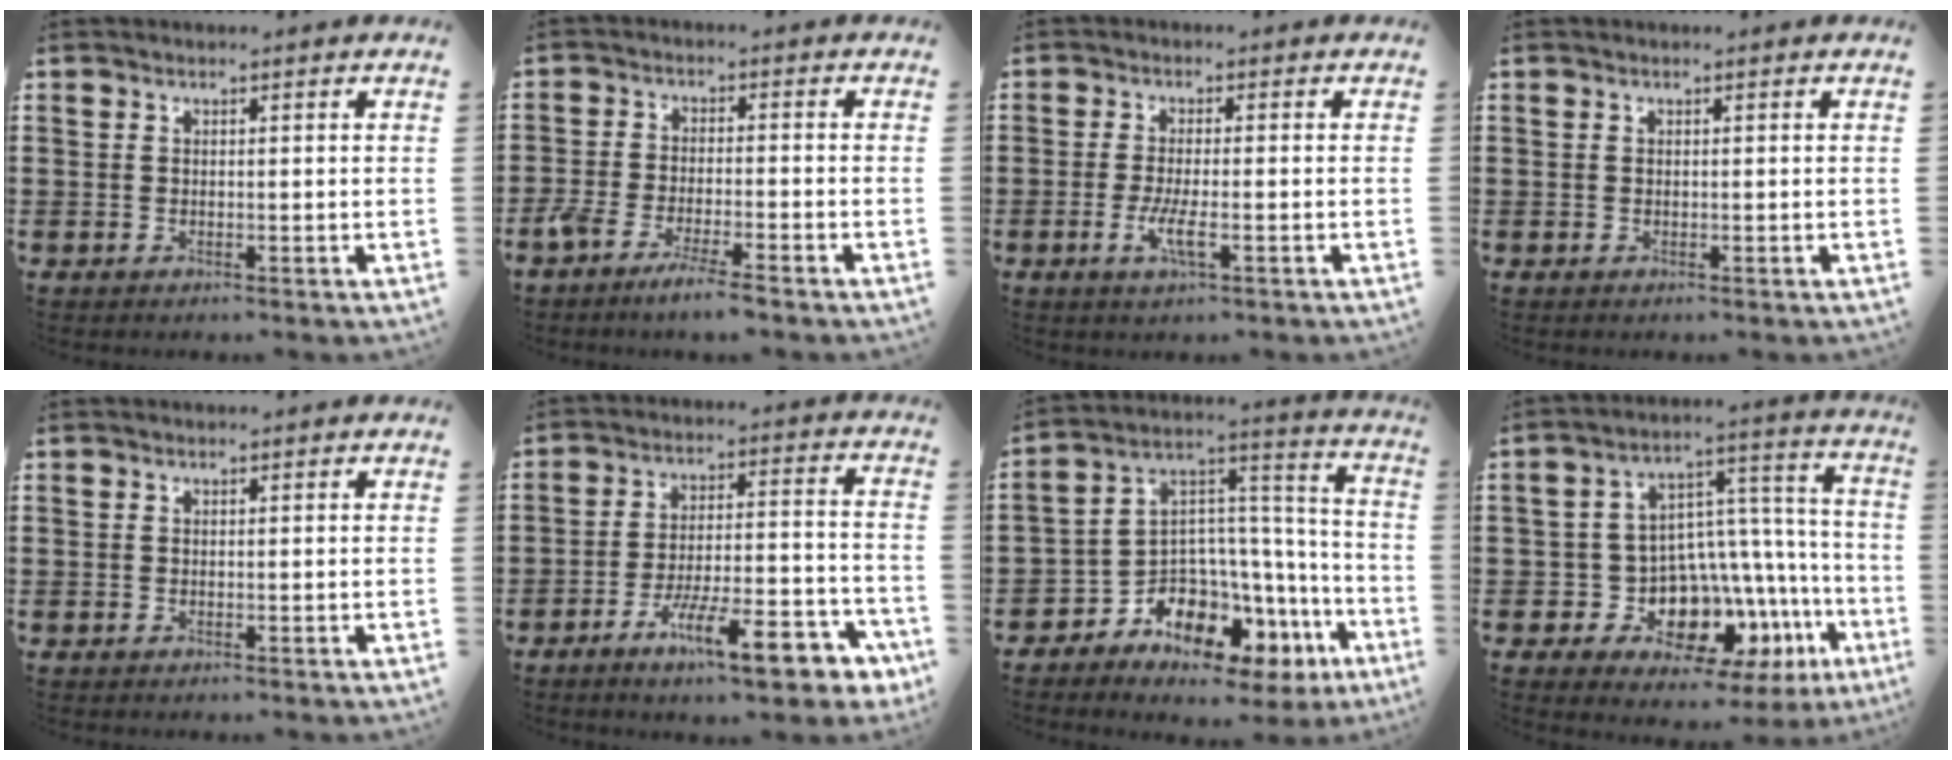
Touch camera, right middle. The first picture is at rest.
{"total": 4.7, "force": [-4.0, 0.2, 2.5], "torque": [-0.063, -0.012, -0.078]}
{"total": 4.1, "force": [-1.5, 0.8, 3.7], "torque": [-0.074, -0.004, -0.030]}
{"total": 0.0}
{"total": 0.0}
{"total": 13.0, "force": [-8.3, 3.6, 9.3], "torque": [-0.144, 0.029, -0.142]}
{"total": 6.8, "force": [-5.4, 3.8, 1.4], "torque": [-0.053, -0.024, -0.105]}
{"total": 9.4, "force": [-5.1, 6.5, 4.5], "torque": [-0.098, -0.025, -0.089]}